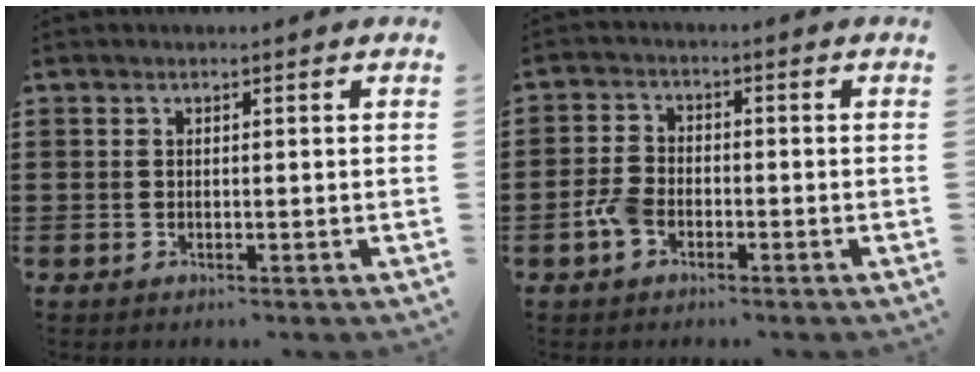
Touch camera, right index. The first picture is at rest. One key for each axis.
{"total": 4.3, "fx": -2.0, "fy": 2.5, "fz": 2.8, "tx": -0.077, "ty": -0.001, "tz": -0.043}